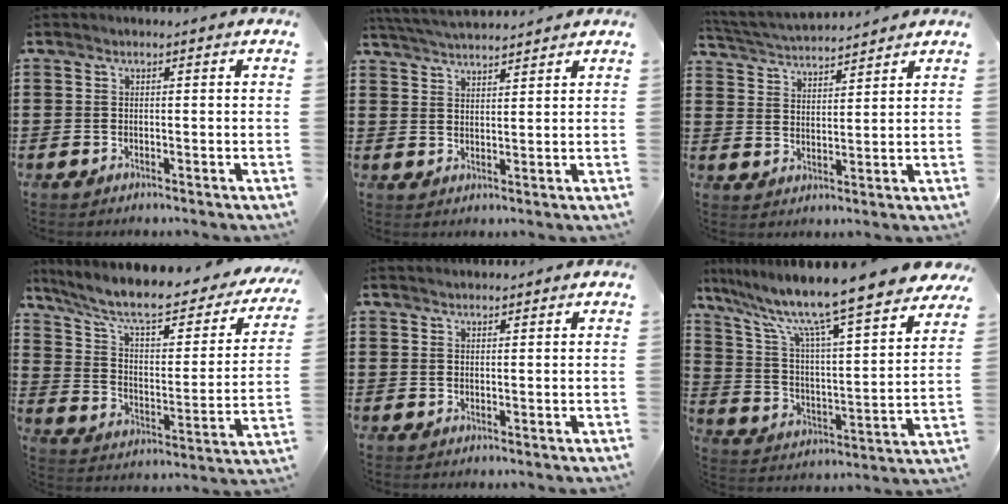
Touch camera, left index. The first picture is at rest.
{"total": 3.9, "force": [3.8, -0.2, 0.5], "torque": [-0.022, -0.012, 0.070]}
{"total": 3.9, "force": [3.9, 0.0, 0.4], "torque": [-0.025, -0.020, 0.066]}
{"total": 9.4, "force": [7.4, 1.7, 5.6], "torque": [-0.138, -0.049, 0.124]}
{"total": 1.1, "force": [1.1, 0.1, -0.1], "torque": [0.000, -0.001, 0.021]}
{"total": 11.2, "force": [9.5, 0.0, 6.0], "torque": [-0.155, -0.073, 0.154]}